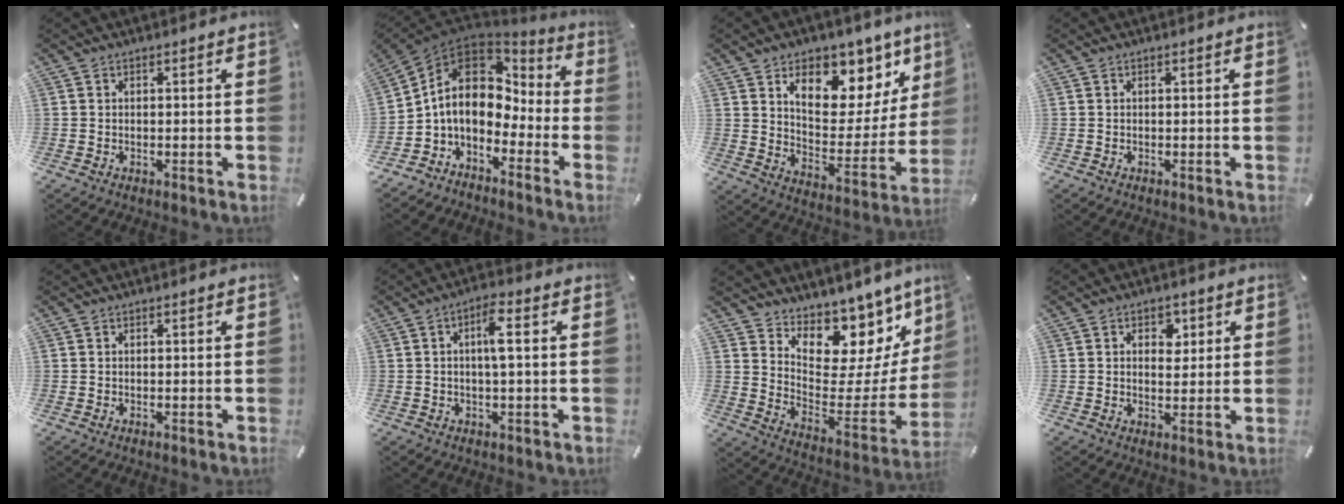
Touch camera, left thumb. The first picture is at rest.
{"total": 10.9, "force": [0.1, 8.6, 6.7], "torque": [-0.137, -0.005, -0.004]}
{"total": 14.6, "force": [9.3, 8.6, 7.2], "torque": [-0.091, -0.073, 0.157]}
{"total": 0.0}
{"total": 0.0}
{"total": 5.9, "force": [0.7, 1.2, 5.7], "torque": [-0.104, 0.005, 0.006]}
{"total": 12.0, "force": [9.8, 6.7, 2.2], "torque": [-0.014, -0.115, 0.162]}
{"total": 4.9, "force": [1.7, 3.7, 2.8], "torque": [-0.016, -0.009, 0.017]}